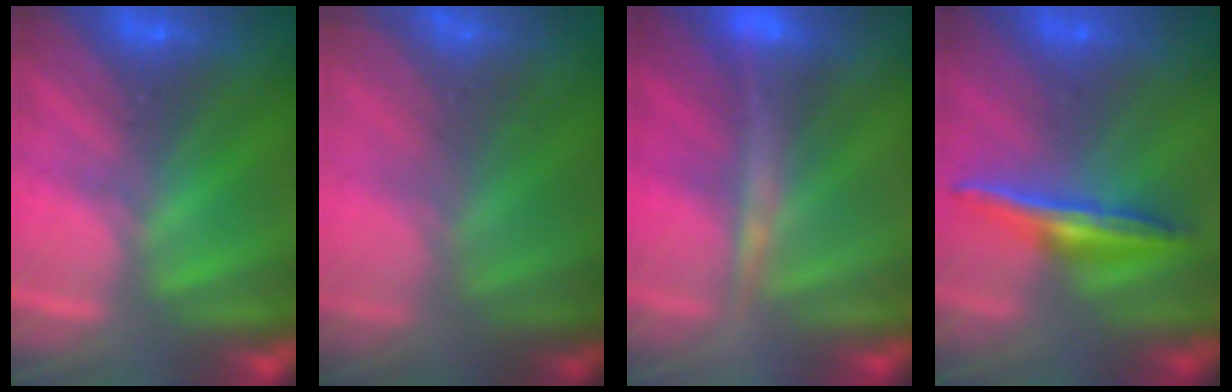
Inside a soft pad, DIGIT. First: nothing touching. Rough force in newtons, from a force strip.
{"total": 7.4}
{"total": 4.5}
{"total": 1.5}